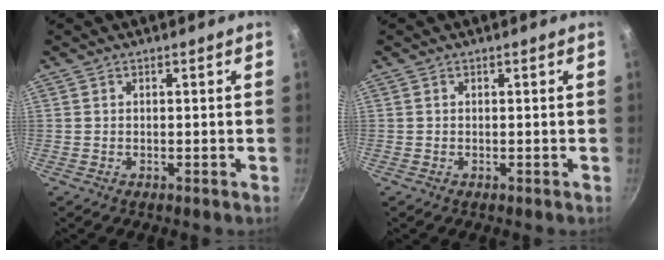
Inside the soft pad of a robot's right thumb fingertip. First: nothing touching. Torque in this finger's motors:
{"motor_torque": [0.47, 0.35, 0.06, 0.41, 0.09]}